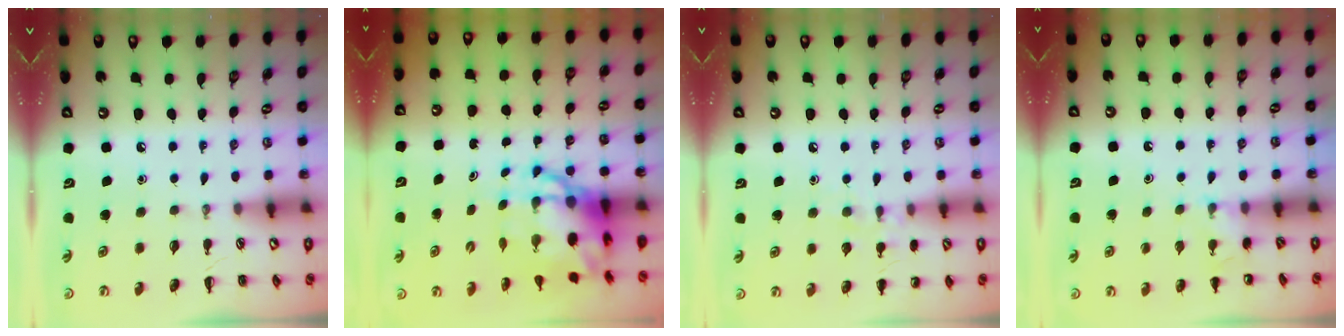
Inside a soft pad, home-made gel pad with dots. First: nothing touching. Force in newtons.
{"total": 9.4, "press": 9.1, "slide": 2.5}
{"total": 7.3, "press": 7.0, "slide": 2.1}
{"total": 4.8, "press": 4.6, "slide": 1.3}